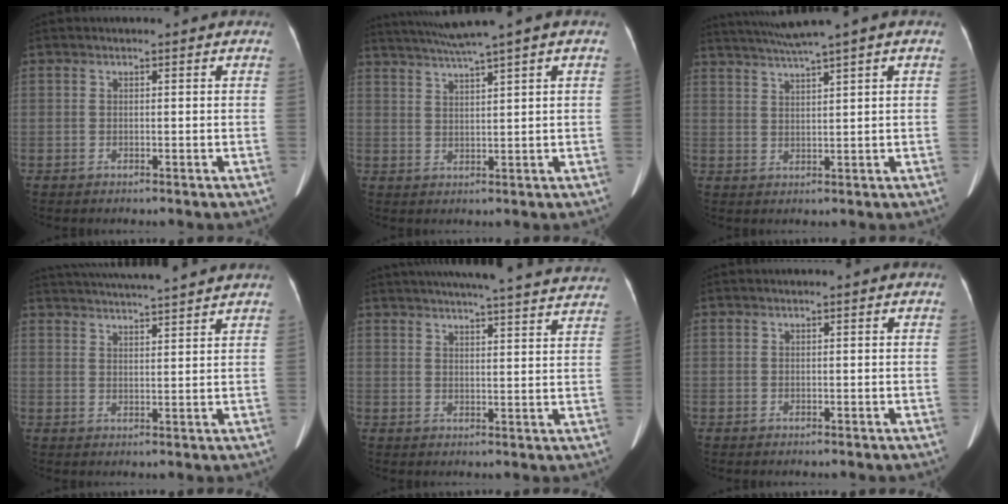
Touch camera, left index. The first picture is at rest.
{"total": 6.8, "force": [5.3, -1.6, 3.9], "torque": [-0.070, 0.020, 0.094]}
{"total": 6.2, "force": [4.9, -1.5, 3.5], "torque": [-0.065, 0.018, 0.088]}
{"total": 14.0, "force": [13.0, -0.1, 5.3], "torque": [-0.099, 0.024, 0.187]}
{"total": 27.2, "force": [24.9, 2.4, 10.6], "torque": [-0.169, -0.011, 0.302]}
{"total": 0.0}